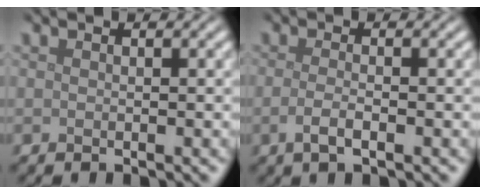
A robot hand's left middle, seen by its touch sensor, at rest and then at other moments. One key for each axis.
{"total": 2.1, "fx": -0.6, "fy": 0.7, "fz": 1.8, "tx": -0.033, "ty": -0.002, "tz": -0.017}